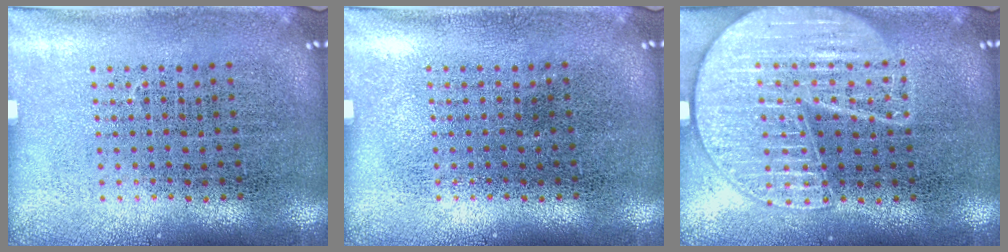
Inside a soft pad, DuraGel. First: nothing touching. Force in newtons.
{"total": 0.0}
{"total": 2.3, "press": 2.3, "slide": 0.3}